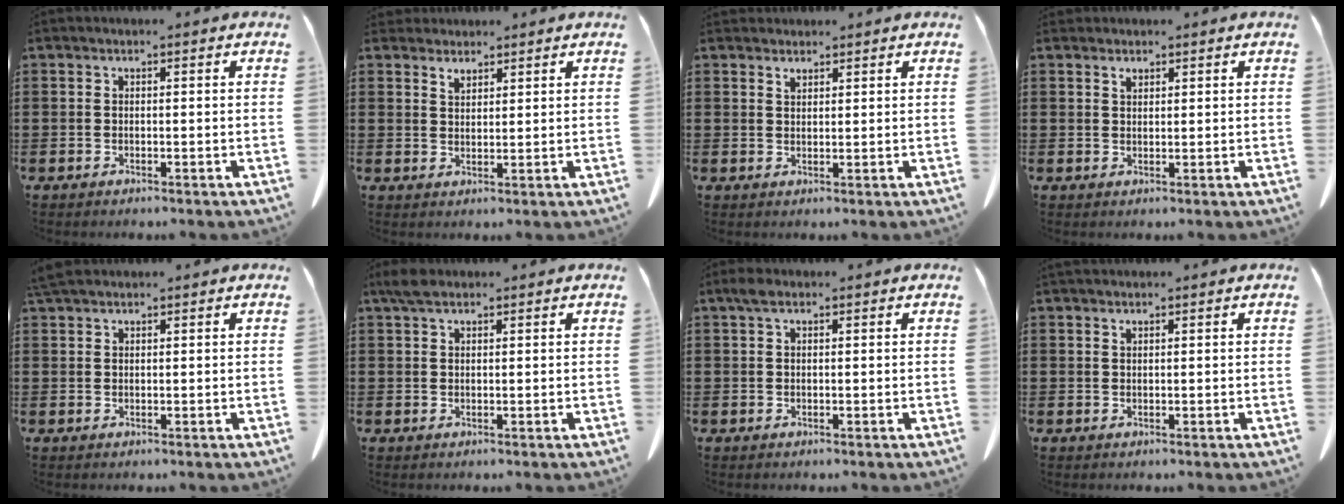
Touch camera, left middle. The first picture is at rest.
{"total": 2.3, "force": [2.1, 1.0, 0.5], "torque": [-0.014, 0.003, 0.040]}
{"total": 1.5, "force": [1.4, 0.5, 0.3], "torque": [0.000, -0.004, 0.026]}
{"total": 1.1, "force": [0.9, 0.4, 0.4], "torque": [-0.002, -0.003, 0.016]}
{"total": 2.2, "force": [1.8, 0.5, 1.1], "torque": [-0.028, 0.002, 0.034]}
{"total": 2.6, "force": [1.8, 1.1, 1.5], "torque": [-0.036, 0.005, 0.033]}
{"total": 1.6, "force": [0.6, 0.9, 1.2], "torque": [-0.027, 0.005, 0.011]}
{"total": 0.7, "force": [0.6, 0.1, 0.4], "torque": [-0.010, -0.001, 0.012]}